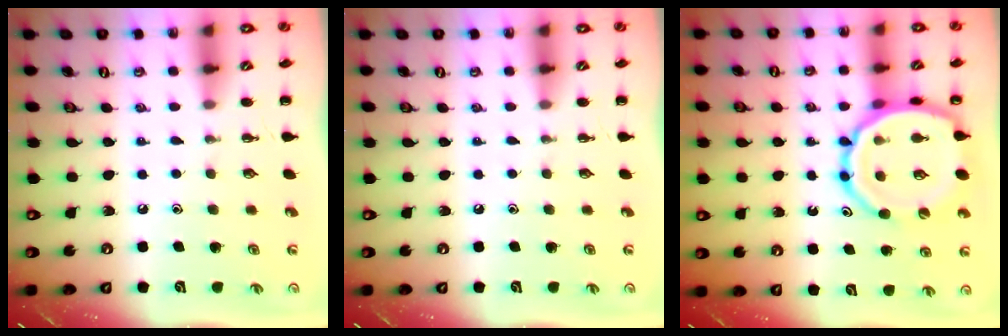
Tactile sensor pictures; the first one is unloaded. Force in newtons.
{"total": 0.0}
{"total": 16.7, "press": 16.5, "slide": 2.2}